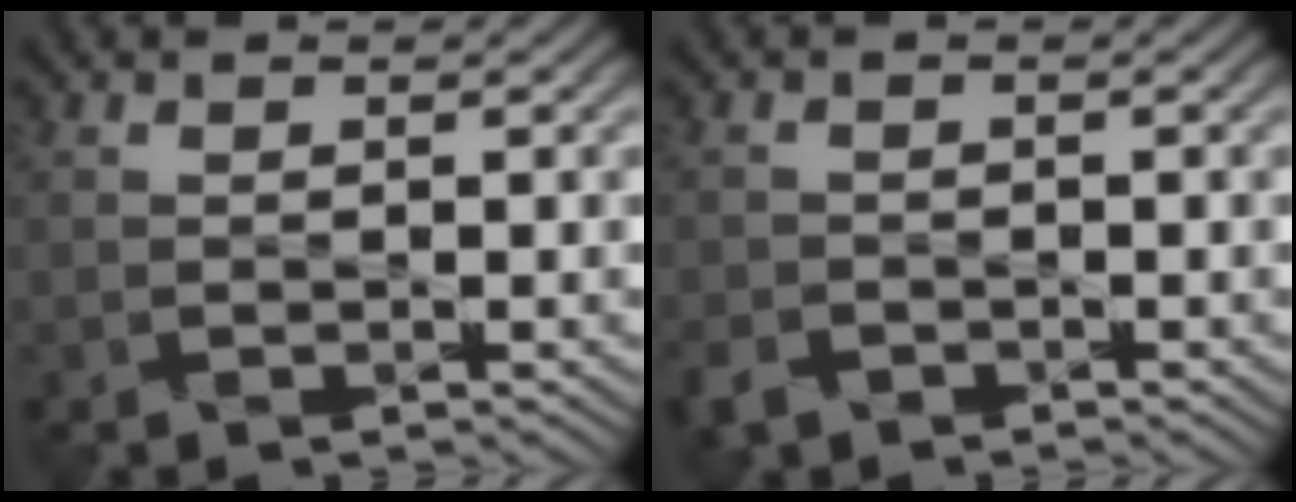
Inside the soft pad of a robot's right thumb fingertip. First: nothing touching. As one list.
[{"total": 2.8, "force": [-1.9, 1.8, 1.1], "torque": [-0.032, -0.010, -0.045]}]